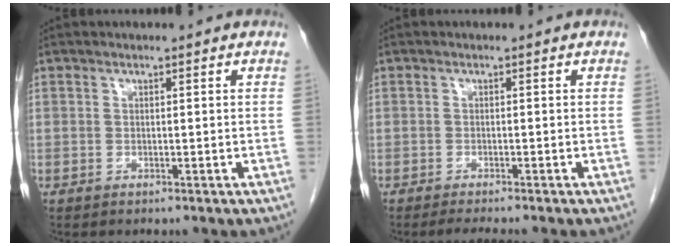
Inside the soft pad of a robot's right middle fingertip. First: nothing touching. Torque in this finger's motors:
{"motor_torque": [0.10, 0.02, 0.00, 0.00]}